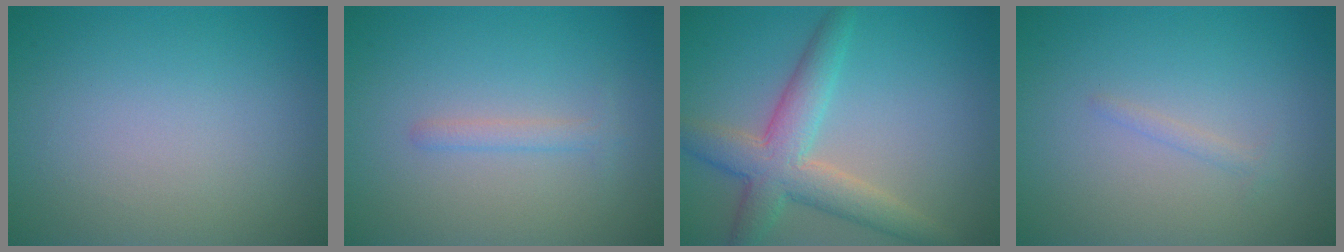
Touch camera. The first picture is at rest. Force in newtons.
{"total": 1.2, "press": 1.2, "slide": 0.1}
{"total": 5.4, "press": 5.4, "slide": 0.1}
{"total": 0.7, "press": 0.7, "slide": 0.1}